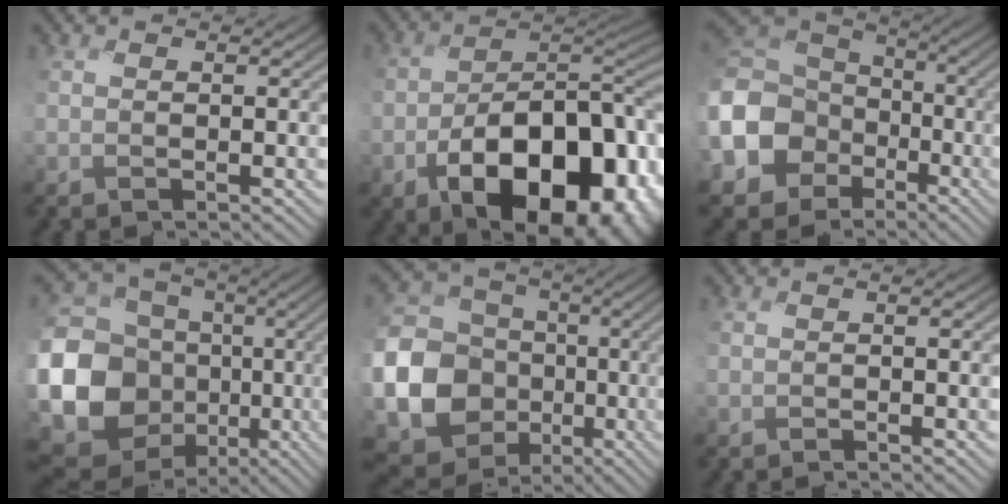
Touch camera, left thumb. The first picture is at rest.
{"total": 18.3, "force": [-7.8, 10.9, 12.5], "torque": [-0.167, -0.035, -0.115]}
{"total": 16.6, "force": [-4.8, 14.0, 7.6], "torque": [-0.250, -0.039, -0.105]}
{"total": 20.9, "force": [-4.1, 18.3, 9.2], "torque": [-0.273, -0.029, -0.085]}
{"total": 19.0, "force": [-4.9, 16.7, 7.5], "torque": [-0.224, -0.036, -0.101]}
{"total": 1.1, "force": [-1.0, -0.4, 0.2], "torque": [-0.006, 0.001, -0.025]}